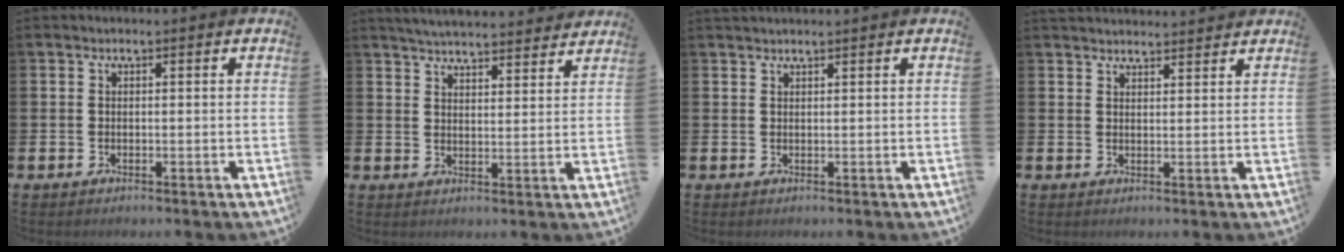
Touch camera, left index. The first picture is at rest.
{"total": 4.9, "force": [4.9, 0.4, 0.6], "torque": [-0.020, -0.029, 0.087]}
{"total": 0.7, "force": [0.6, -0.1, 0.0], "torque": [0.002, 0.000, 0.012]}
{"total": 2.4, "force": [2.3, 0.3, -0.1], "torque": [0.007, -0.015, 0.041]}